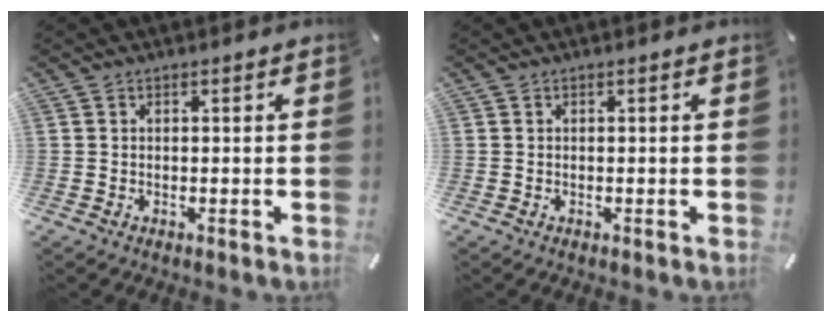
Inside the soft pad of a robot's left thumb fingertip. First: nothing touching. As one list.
[{"total": 0.0}]